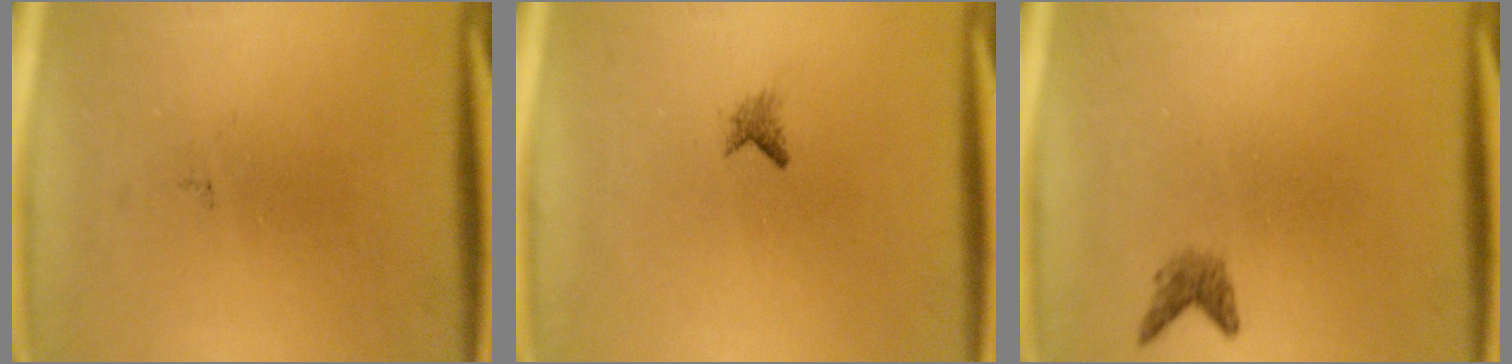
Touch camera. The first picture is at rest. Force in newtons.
{"total": 0.9}
{"total": 1.5}